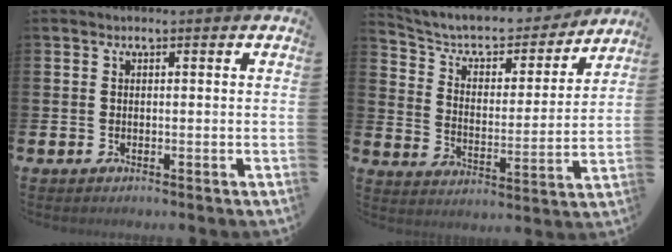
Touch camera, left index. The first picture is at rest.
{"total": 7.1, "force": [6.4, 2.5, 2.0], "torque": [-0.072, -0.045, 0.105]}